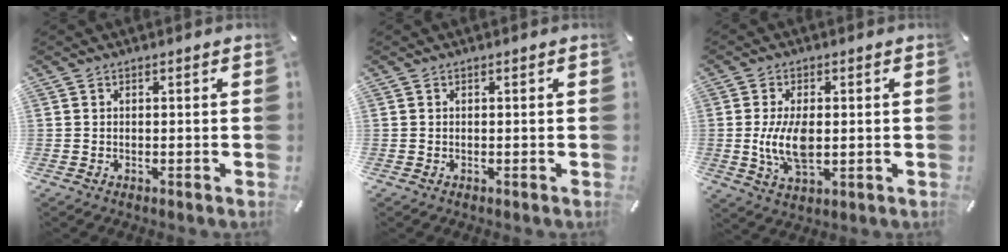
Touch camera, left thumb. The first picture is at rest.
{"total": 0.0}
{"total": 8.9, "force": [0.0, 4.4, 7.7], "torque": [-0.170, -0.008, -0.008]}